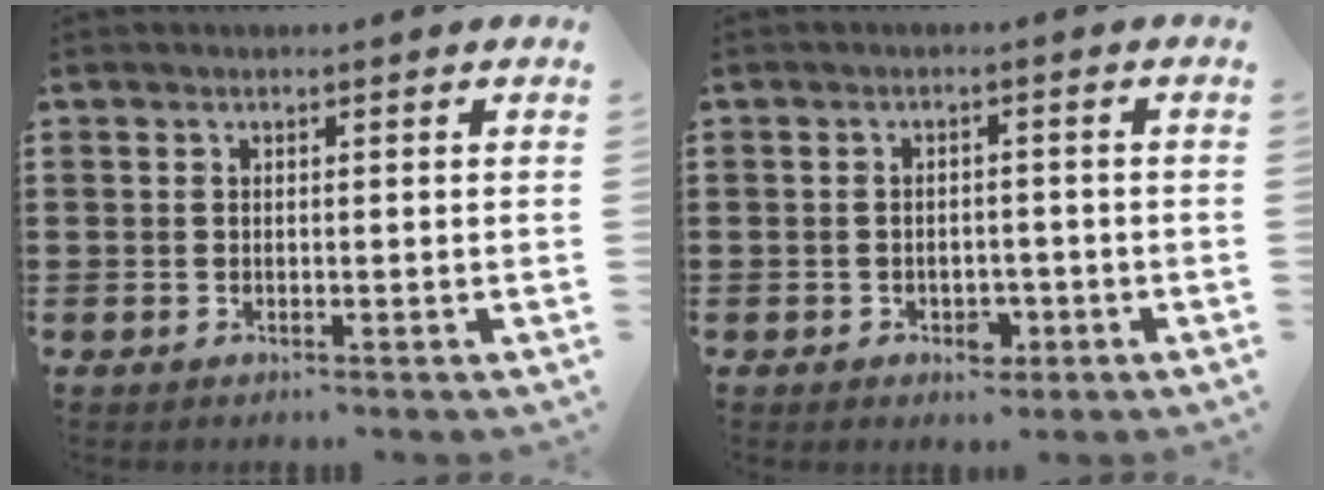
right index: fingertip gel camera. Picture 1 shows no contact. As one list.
[{"total": 2.4, "force": [-1.3, 1.8, 0.9], "torque": [-0.020, 0.004, -0.028]}]